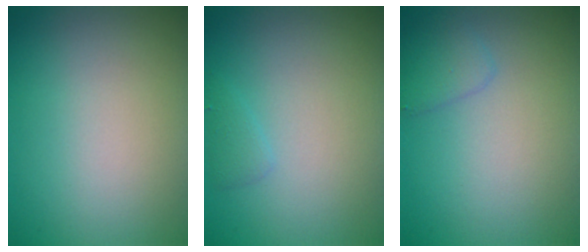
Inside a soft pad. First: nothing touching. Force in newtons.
{"total": 0.9, "press": 0.9, "slide": 0.1}
{"total": 1.6, "press": 1.6, "slide": 0.1}